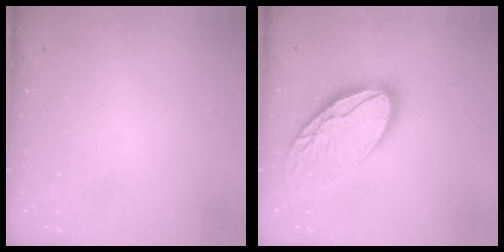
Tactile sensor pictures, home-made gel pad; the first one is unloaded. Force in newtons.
{"total": 16.8, "press": 16.7, "slide": 1.9}